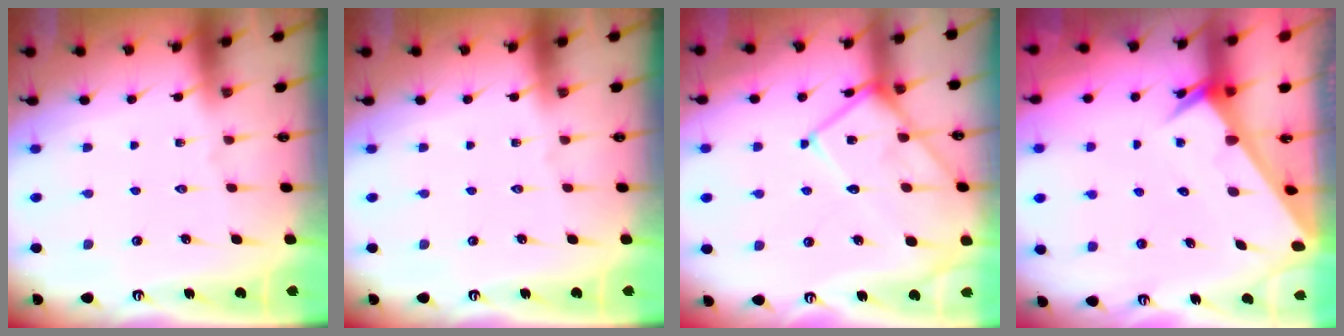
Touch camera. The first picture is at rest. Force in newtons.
{"total": 0.0}
{"total": 16.1, "press": 16.0, "slide": 1.7}
{"total": 2.9, "press": 2.9, "slide": 0.0}